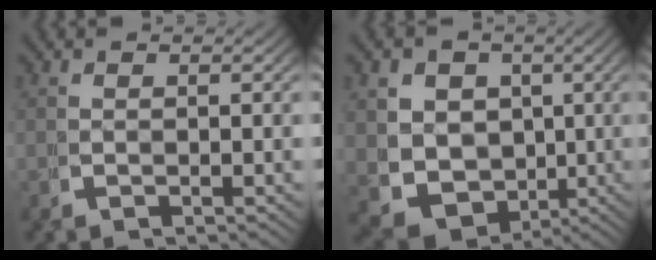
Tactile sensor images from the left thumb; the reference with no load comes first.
{"total": 11.5, "force": [-1.9, 9.7, 5.7], "torque": [-0.141, -0.060, -0.015]}